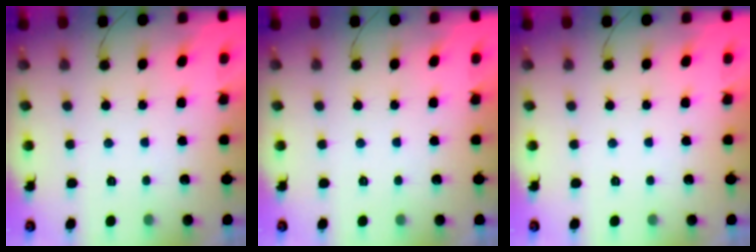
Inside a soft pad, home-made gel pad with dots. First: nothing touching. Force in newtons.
{"total": 0.0}
{"total": 0.0}